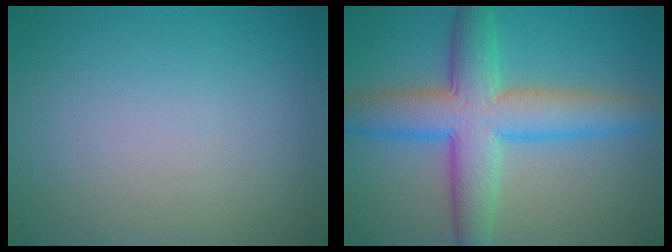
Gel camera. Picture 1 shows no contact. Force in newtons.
{"total": 7.9, "press": 7.9, "slide": 0.2}